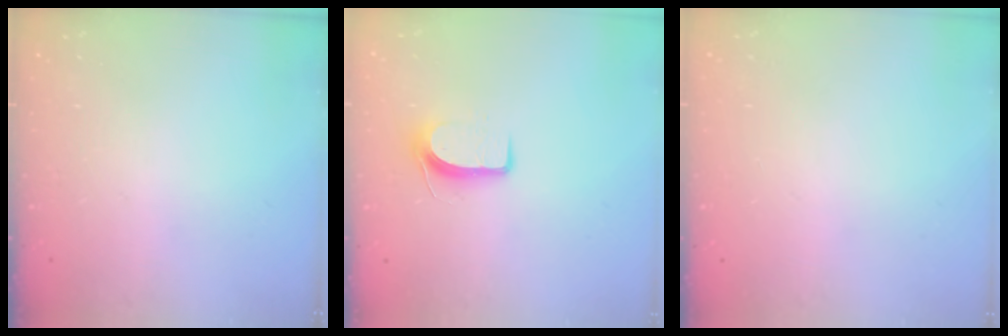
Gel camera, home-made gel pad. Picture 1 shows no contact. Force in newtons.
{"total": 7.9, "press": 7.9, "slide": 0.7}
{"total": 0.0}